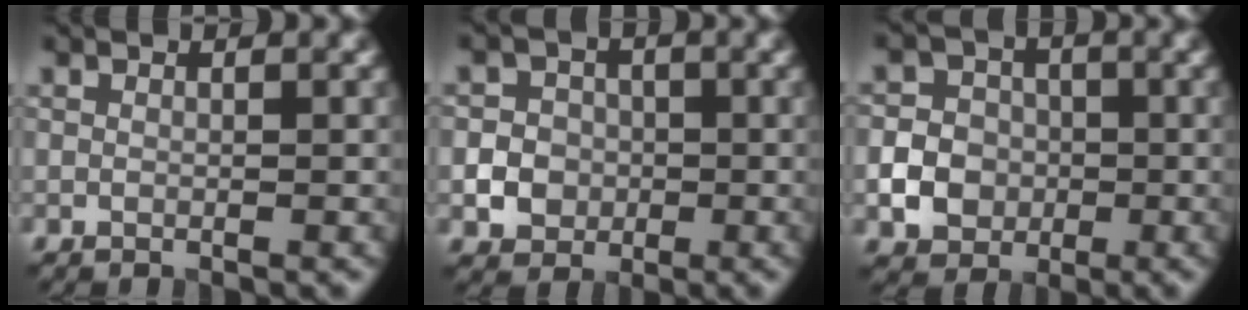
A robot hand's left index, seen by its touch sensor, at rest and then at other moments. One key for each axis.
{"total": 4.4, "fx": -0.9, "fy": 4.1, "fz": 1.4, "tx": -0.006, "ty": 0.012, "tz": -0.029}
{"total": 4.3, "fx": -1.1, "fy": 3.8, "fz": 1.8, "tx": -0.026, "ty": 0.004, "tz": -0.026}